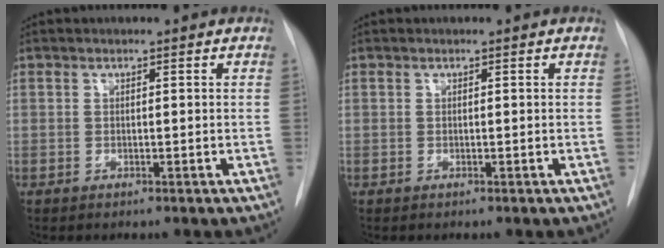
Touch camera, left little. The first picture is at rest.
{"total": 0.0}